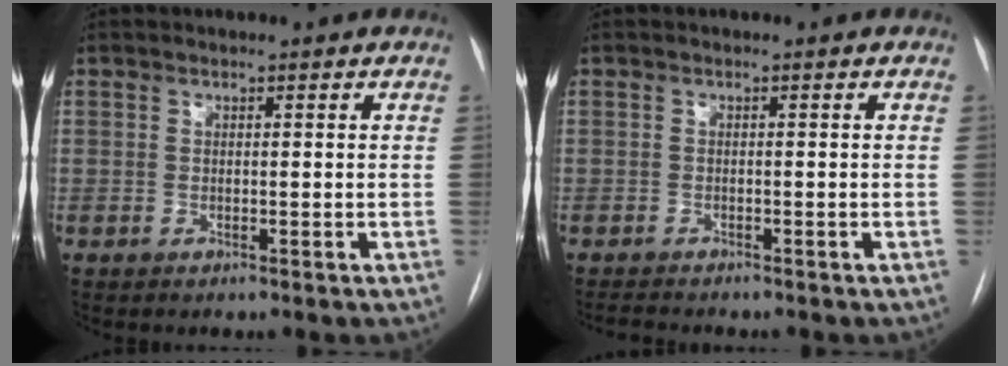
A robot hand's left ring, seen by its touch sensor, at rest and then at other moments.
{"total": 1.9, "force": [-1.9, 0.1, 0.5], "torque": [-0.009, -0.007, -0.027]}